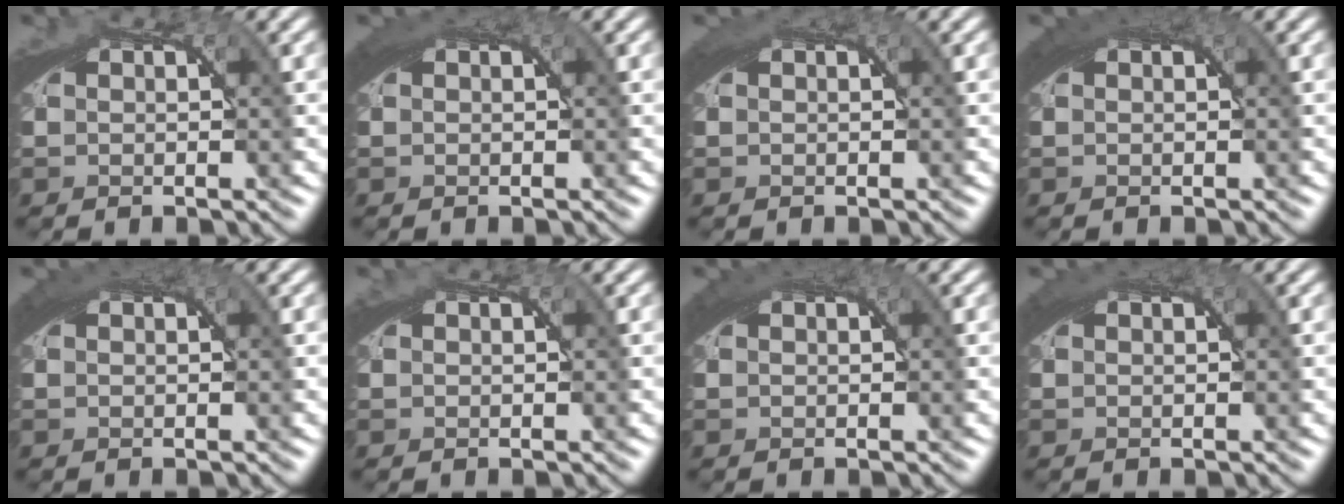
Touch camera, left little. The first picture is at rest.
{"total": 2.0, "force": [1.0, 0.6, 1.7], "torque": [-0.022, 0.008, 0.013]}
{"total": 1.6, "force": [0.8, 0.5, 1.2], "torque": [-0.014, 0.006, 0.010]}
{"total": 2.7, "force": [1.4, 0.7, 2.2], "torque": [-0.025, 0.012, 0.017]}
{"total": 2.3, "force": [1.2, 0.5, 1.9], "torque": [-0.022, 0.011, 0.015]}
{"total": 0.0}
{"total": 2.4, "force": [1.2, 0.6, 1.9], "torque": [-0.022, 0.011, 0.015]}
{"total": 2.1, "force": [1.1, 0.5, 1.7], "torque": [-0.019, 0.010, 0.013]}